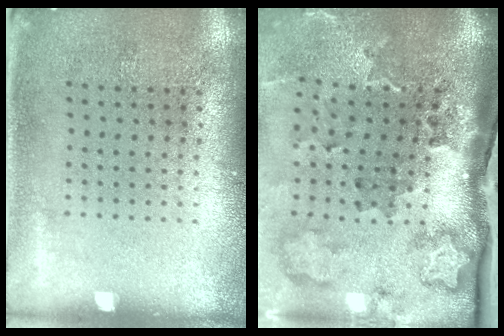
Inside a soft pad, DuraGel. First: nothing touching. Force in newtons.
{"total": 3.8, "press": 2.5, "slide": 2.8}